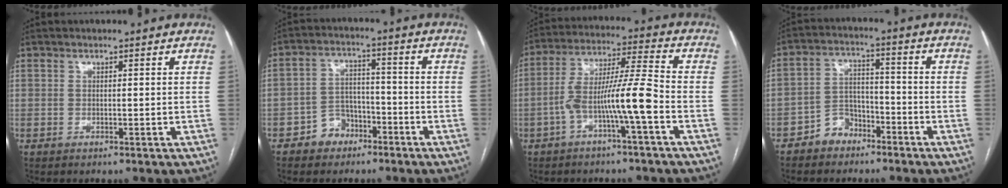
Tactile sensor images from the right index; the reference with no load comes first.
{"total": 5.7, "force": [-3.5, 4.3, 1.5], "torque": [-0.027, 0.018, -0.055]}
{"total": 10.4, "force": [-3.7, -0.1, 9.7], "torque": [-0.184, 0.026, -0.066]}
{"total": 5.8, "force": [-4.0, 3.9, 1.6], "torque": [-0.027, 0.018, -0.070]}